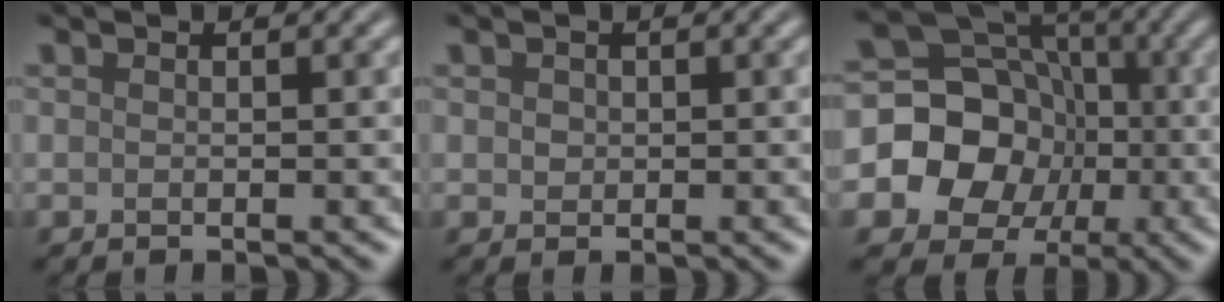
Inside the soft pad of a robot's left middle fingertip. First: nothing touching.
{"total": 1.3, "force": [0.5, 1.1, 0.5], "torque": [-0.002, 0.011, -0.003]}
{"total": 12.0, "force": [-1.3, 10.8, 5.2], "torque": [-0.100, 0.019, -0.049]}